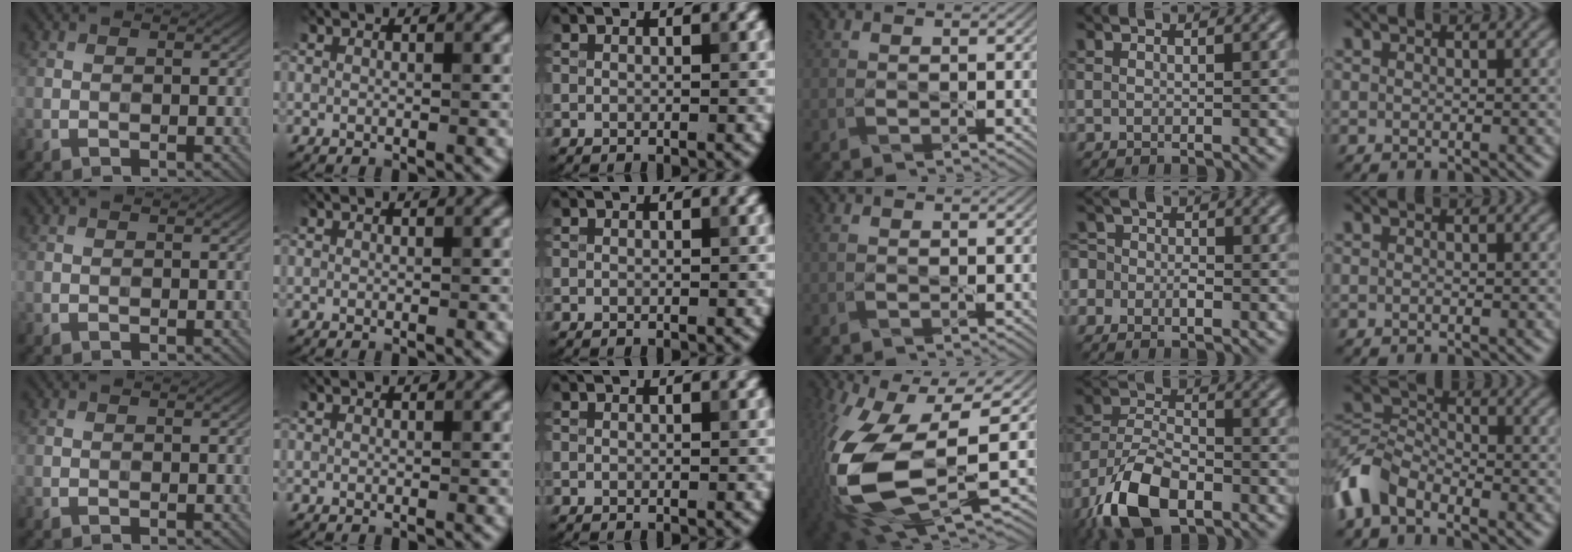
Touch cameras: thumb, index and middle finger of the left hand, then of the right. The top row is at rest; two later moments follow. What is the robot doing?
{"motion": "lift_and_place", "object": "knife"}